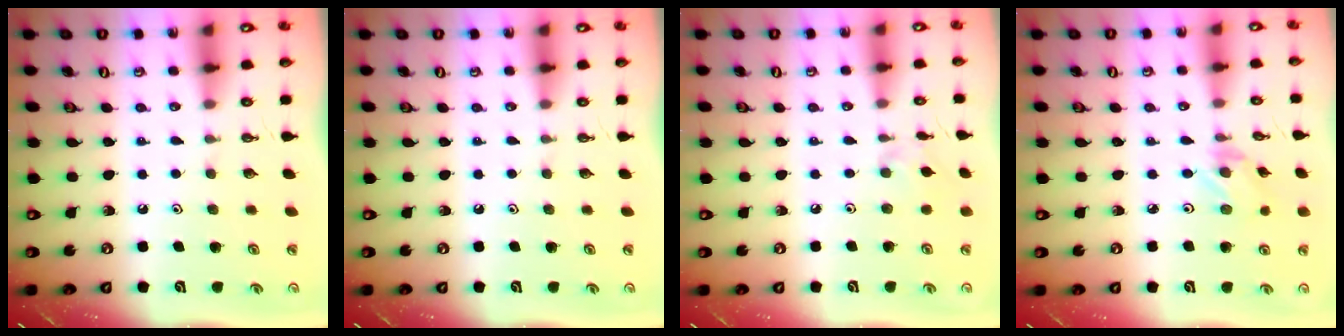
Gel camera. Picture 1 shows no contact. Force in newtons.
{"total": 0.0}
{"total": 2.3, "press": 2.3, "slide": 0.4}
{"total": 2.1, "press": 2.1, "slide": 0.3}